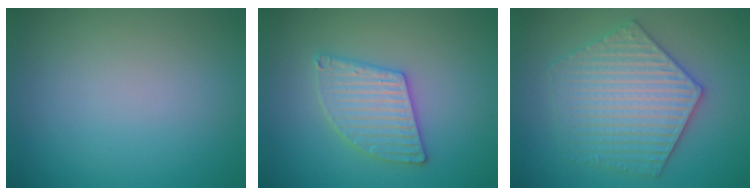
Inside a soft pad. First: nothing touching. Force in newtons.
{"total": 3.6, "press": 3.6, "slide": 0.3}
{"total": 6.1, "press": 6.0, "slide": 0.9}